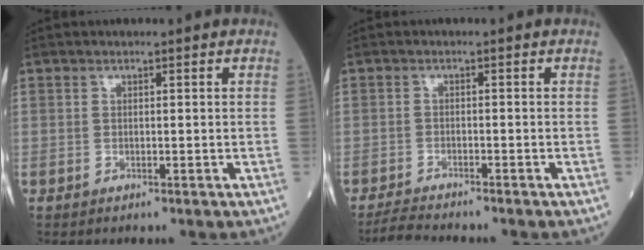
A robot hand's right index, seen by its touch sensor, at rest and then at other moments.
{"total": 3.3, "force": [-3.2, -0.7, 0.6], "torque": [-0.018, -0.017, -0.058]}